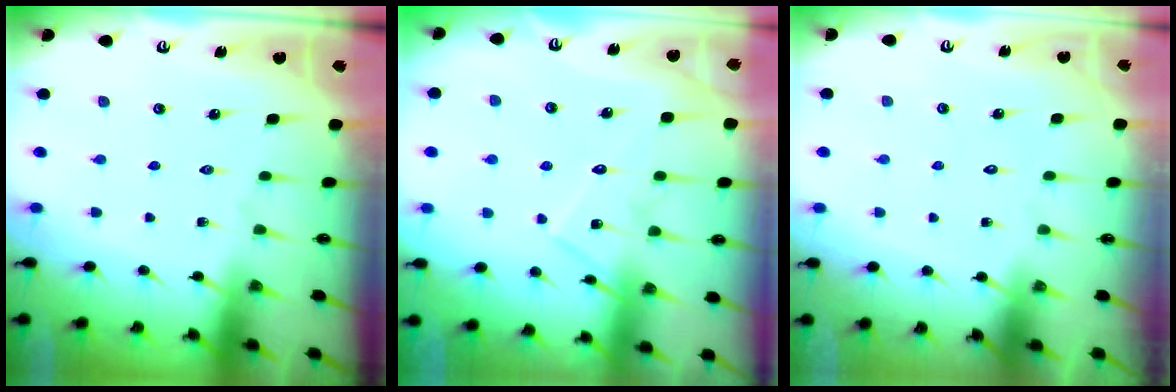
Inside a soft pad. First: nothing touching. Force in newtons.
{"total": 11.1, "press": 11.1, "slide": 0.7}
{"total": 1.6, "press": 1.6, "slide": 0.1}